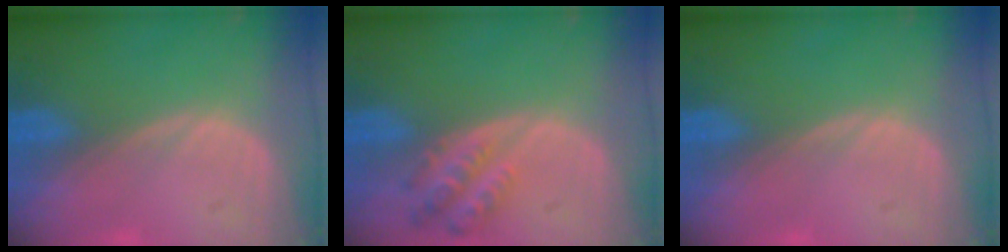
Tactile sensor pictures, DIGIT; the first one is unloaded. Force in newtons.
{"total": 4.9, "press": 4.8, "slide": 1.1}
{"total": 0.0}